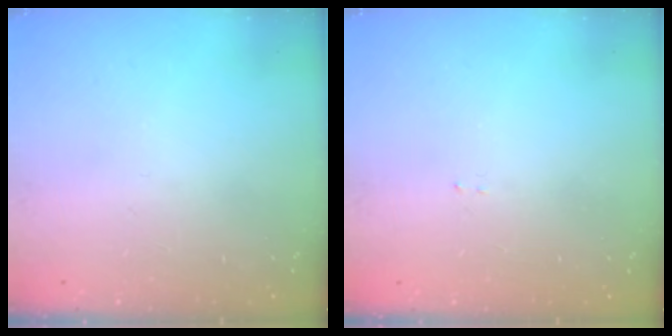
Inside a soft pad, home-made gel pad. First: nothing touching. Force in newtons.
{"total": 1.5, "press": 1.5, "slide": 0.2}